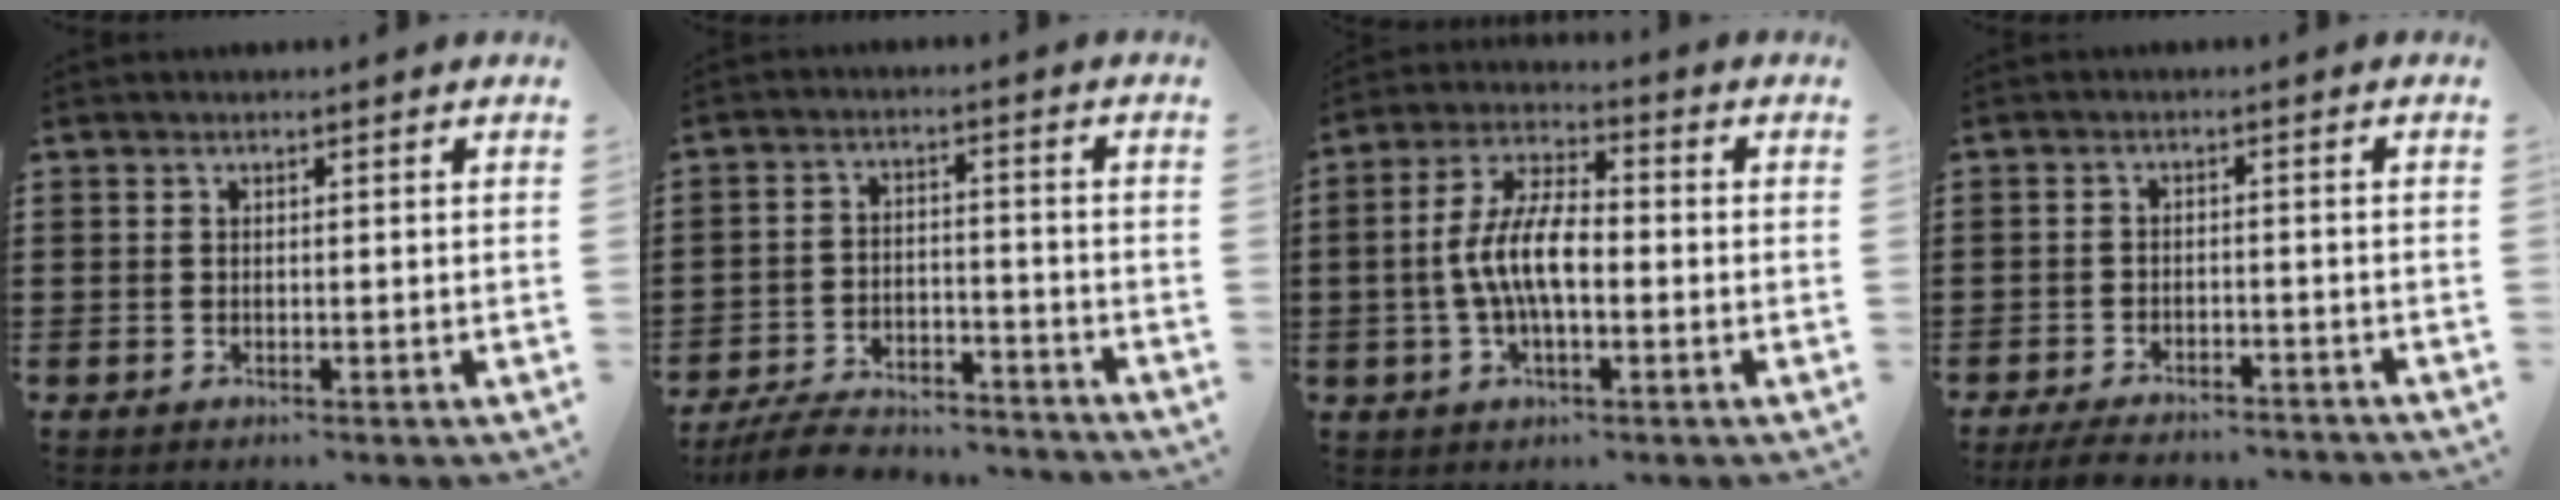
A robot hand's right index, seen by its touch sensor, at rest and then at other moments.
{"total": 6.7, "force": [-6.2, 1.3, 2.0], "torque": [-0.038, 0.012, -0.118]}
{"total": 8.4, "force": [-1.2, 3.5, 7.6], "torque": [-0.168, 0.000, -0.028]}
{"total": 3.5, "force": [-3.4, 0.4, 0.8], "torque": [-0.020, -0.002, -0.069]}